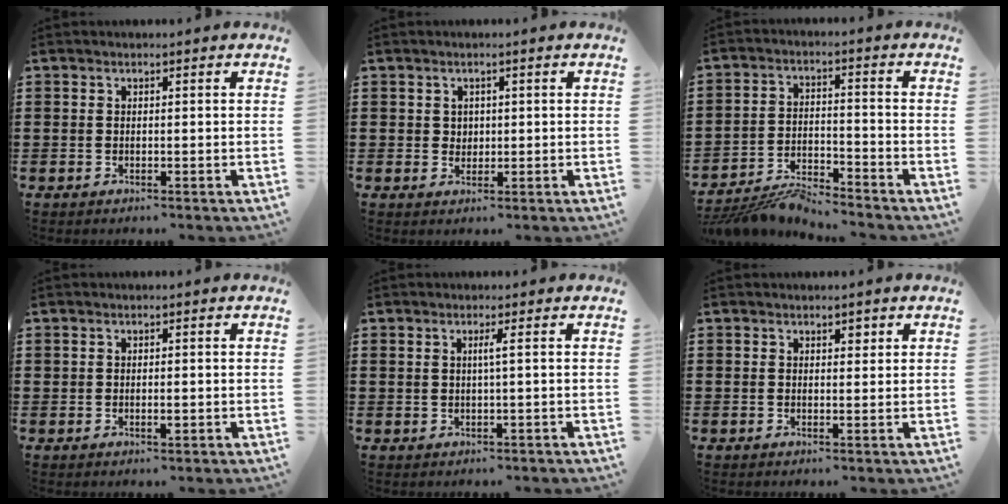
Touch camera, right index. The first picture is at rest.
{"total": 1.5, "force": [0.6, 1.4, 0.2], "torque": [-0.010, 0.007, 0.011]}
{"total": 5.7, "force": [-5.6, 0.2, 1.1], "torque": [-0.029, 0.000, -0.111]}
{"total": 1.1, "force": [-0.2, 0.4, 1.0], "torque": [-0.018, -0.001, -0.003]}
{"total": 1.4, "force": [0.4, -0.2, 1.4], "torque": [-0.028, -0.003, 0.005]}
{"total": 1.2, "force": [0.7, 0.7, 0.6], "torque": [-0.004, 0.001, 0.011]}